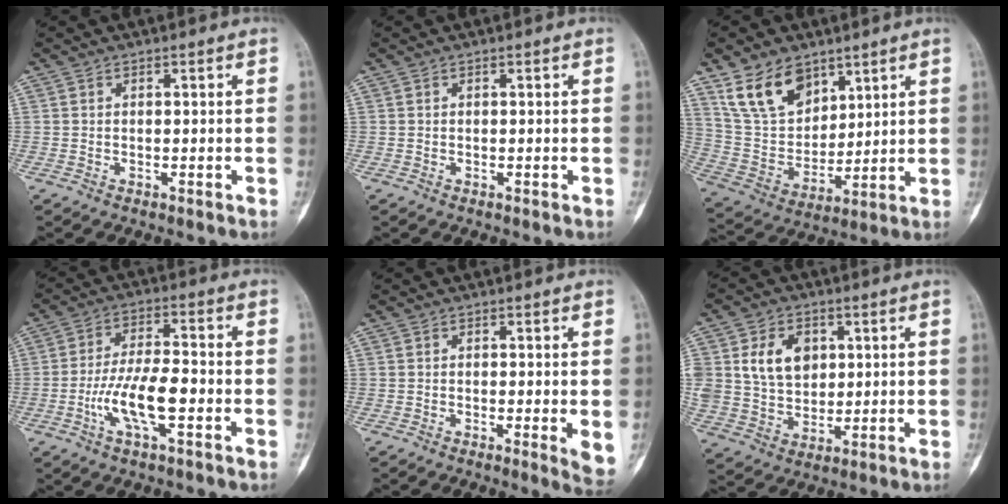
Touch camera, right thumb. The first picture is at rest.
{"total": 0.0}
{"total": 13.5, "force": [8.6, 8.4, 6.2], "torque": [-0.088, -0.041, 0.178]}
{"total": 10.5, "force": [-3.1, 3.5, 9.4], "torque": [-0.181, 0.020, -0.058]}
{"total": 3.7, "force": [-0.5, 0.6, 3.7], "torque": [-0.056, -0.013, -0.010]}
{"total": 11.1, "force": [3.2, 8.3, 6.7], "torque": [-0.091, -0.010, 0.066]}